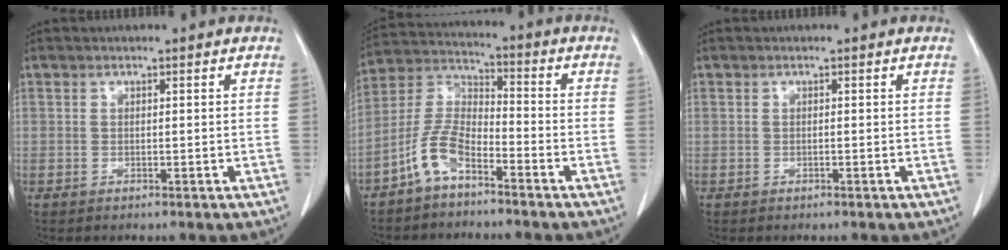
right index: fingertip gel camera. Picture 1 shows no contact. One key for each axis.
{"total": 7.8, "fx": -5.1, "fy": 2.8, "fz": 5.3, "tx": -0.128, "ty": 0.009, "tz": -0.109}
{"total": 0.0}